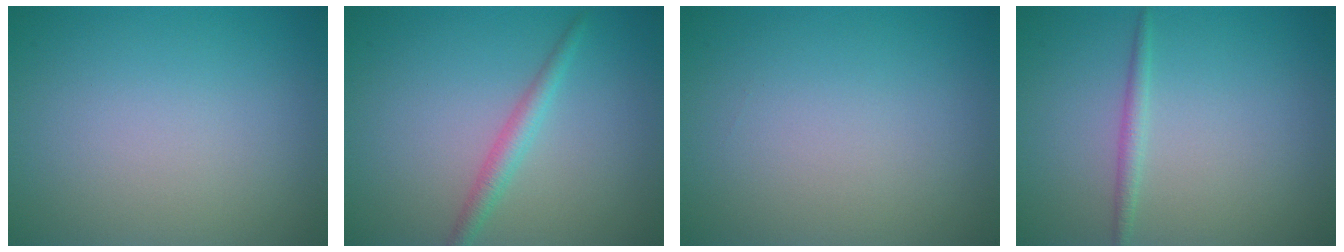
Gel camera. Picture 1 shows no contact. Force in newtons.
{"total": 1.9, "press": 1.9, "slide": 0.0}
{"total": 0.0}
{"total": 1.2, "press": 1.2, "slide": 0.1}